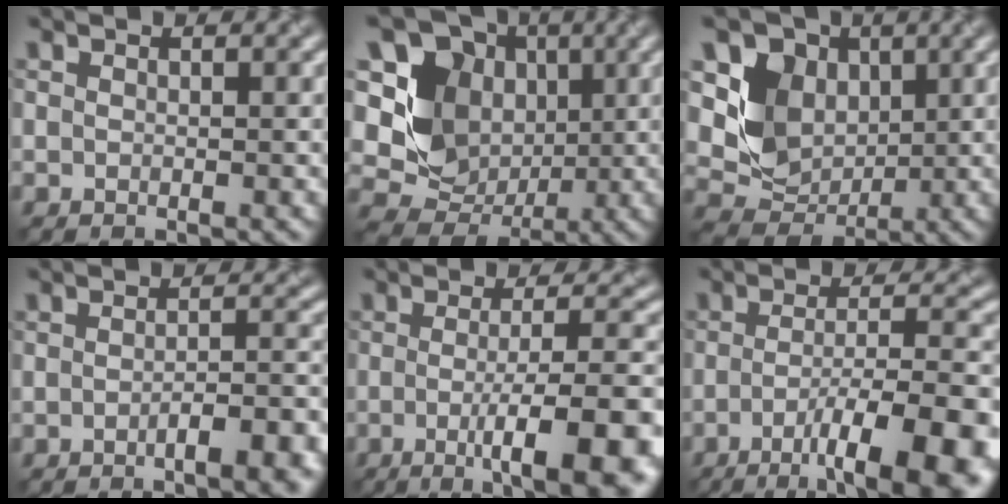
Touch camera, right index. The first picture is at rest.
{"total": 11.7, "force": [2.7, 9.8, 5.8], "torque": [-0.132, 0.027, 0.026]}
{"total": 7.6, "force": [1.9, 6.2, 3.8], "torque": [-0.078, 0.000, 0.024]}
{"total": 5.0, "force": [-2.2, 1.4, 4.3], "torque": [-0.054, 0.003, -0.036]}
{"total": 10.2, "force": [-2.8, 2.4, 9.5], "torque": [-0.109, -0.011, -0.041]}
{"total": 11.9, "force": [-5.0, 3.0, 10.4], "torque": [-0.139, -0.011, -0.070]}